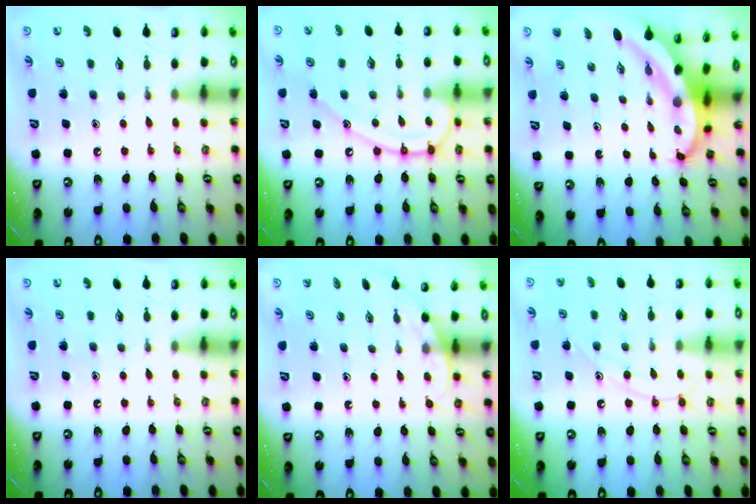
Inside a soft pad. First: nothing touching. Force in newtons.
{"total": 13.7, "press": 13.6, "slide": 1.4}
{"total": 7.8, "press": 7.8, "slide": 0.5}
{"total": 0.0}
{"total": 2.8, "press": 2.8, "slide": 0.1}
{"total": 10.5, "press": 10.4, "slide": 1.0}